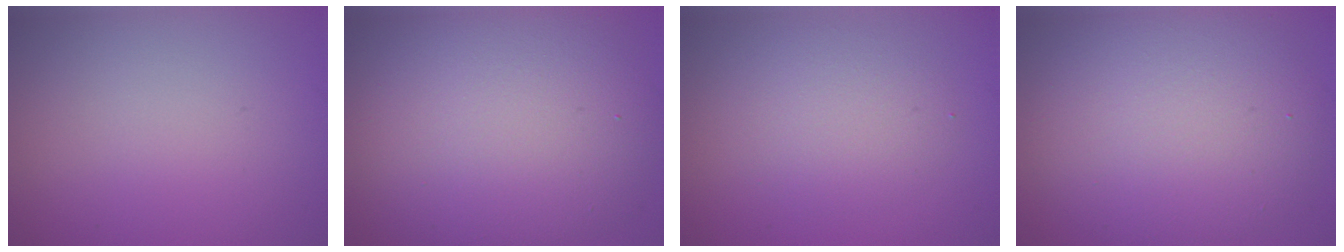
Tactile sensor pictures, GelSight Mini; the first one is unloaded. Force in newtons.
{"total": 11.8, "press": 11.7, "slide": 1.1}
{"total": 2.9, "press": 2.9, "slide": 0.3}
{"total": 9.7, "press": 9.6, "slide": 0.7}